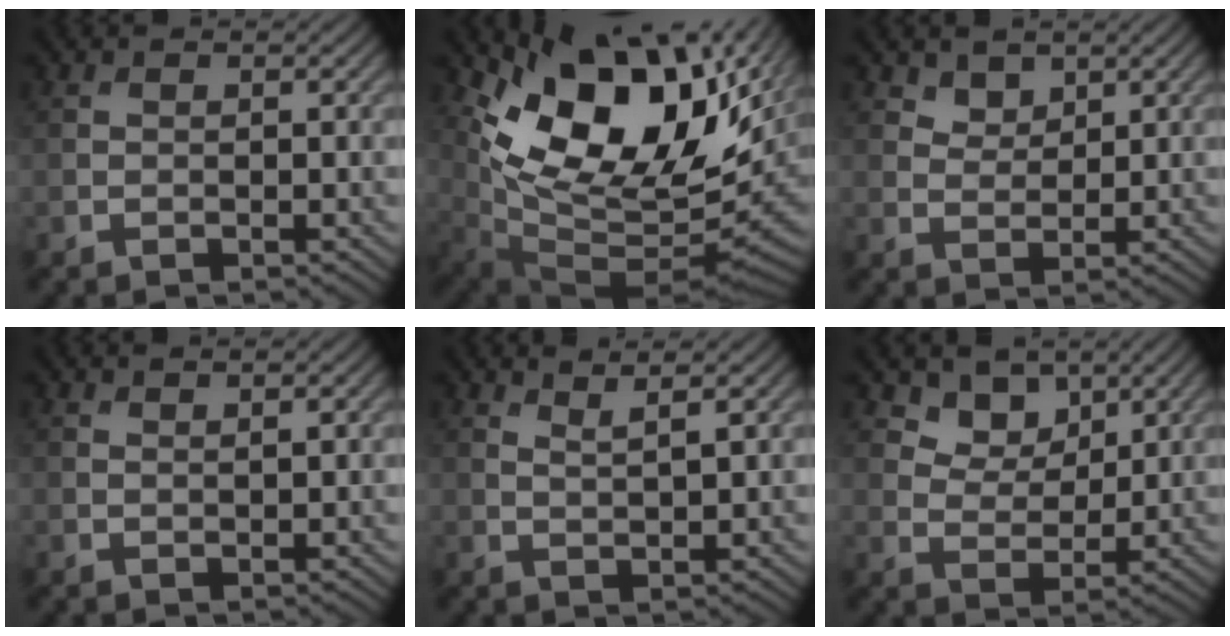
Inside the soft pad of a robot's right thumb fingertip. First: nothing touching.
{"total": 15.3, "force": [6.2, 8.5, 11.2], "torque": [-0.186, -0.007, 0.118]}
{"total": 2.4, "force": [1.8, 1.4, 0.7], "torque": [-0.016, -0.007, 0.034]}
{"total": 0.7, "force": [0.6, 0.0, 0.4], "torque": [-0.006, 0.000, 0.012]}
{"total": 2.2, "force": [1.8, 0.2, 1.3], "torque": [-0.023, -0.002, 0.036]}
{"total": 5.2, "force": [3.6, 3.2, 1.9], "torque": [-0.049, -0.030, 0.082]}